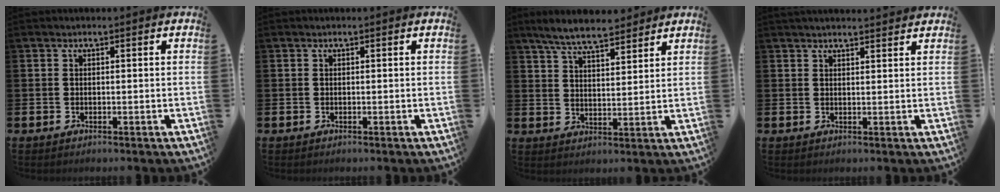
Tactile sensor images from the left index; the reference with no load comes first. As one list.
[{"total": 0.0}, {"total": 7.1, "force": [6.6, 1.3, 2.3], "torque": [-0.060, -0.025, 0.120]}, {"total": 2.2, "force": [2.2, 0.2, 0.3], "torque": [0.002, -0.012, 0.037]}]